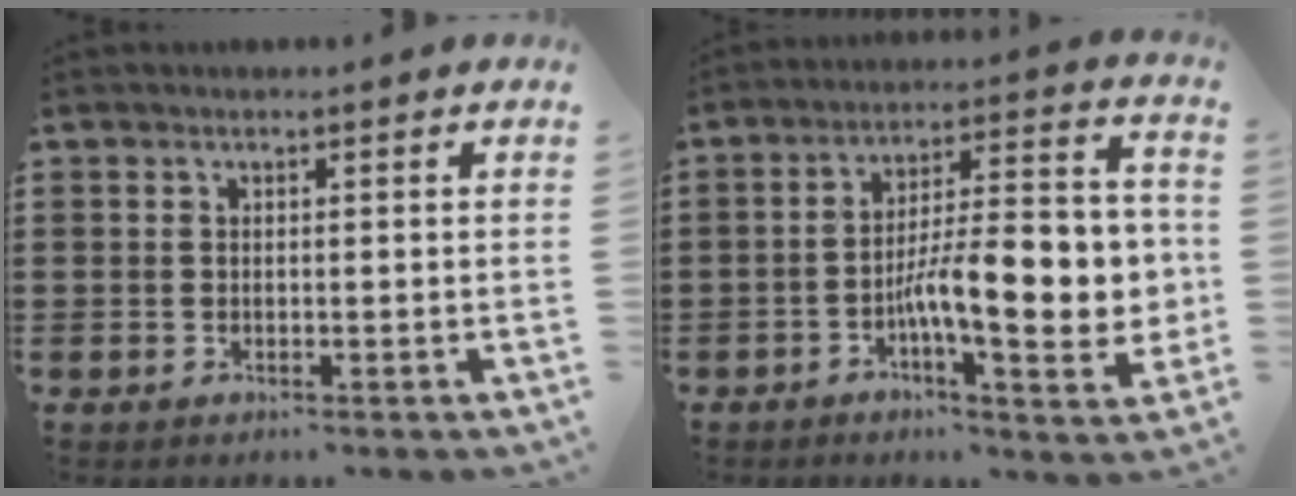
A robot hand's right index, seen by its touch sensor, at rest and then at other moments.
{"total": 13.9, "force": [-2.9, 4.5, 12.8], "torque": [-0.187, -0.008, -0.052]}